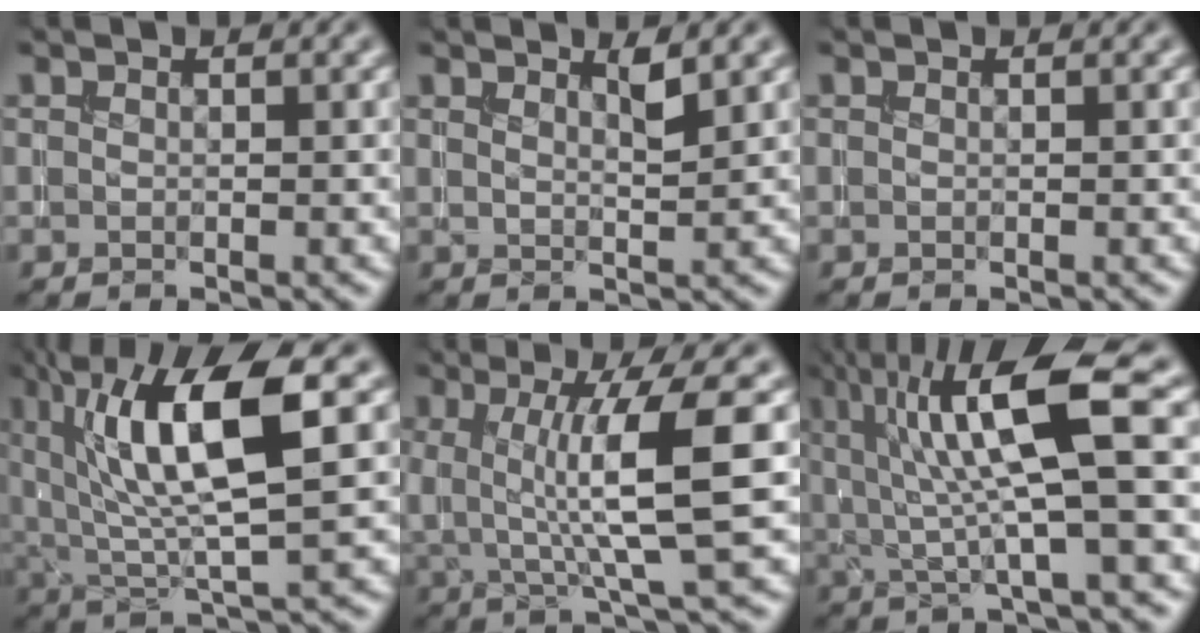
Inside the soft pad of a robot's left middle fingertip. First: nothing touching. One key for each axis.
{"total": 1.8, "fx": 1.3, "fy": 0.3, "fz": 1.2, "tx": -0.016, "ty": -0.001, "tz": 0.019}
{"total": 0.0}
{"total": 10.4, "fx": 3.5, "fy": 2.8, "fz": 9.4, "tx": -0.174, "ty": 0.001, "tz": 0.066}
{"total": 7.5, "fx": 0.6, "fy": 1.3, "fz": 7.4, "tx": -0.123, "ty": -0.003, "tz": 0.015}
{"total": 9.5, "fx": 2.4, "fy": 1.9, "fz": 9.0, "tx": -0.157, "ty": -0.002, "tz": 0.042}